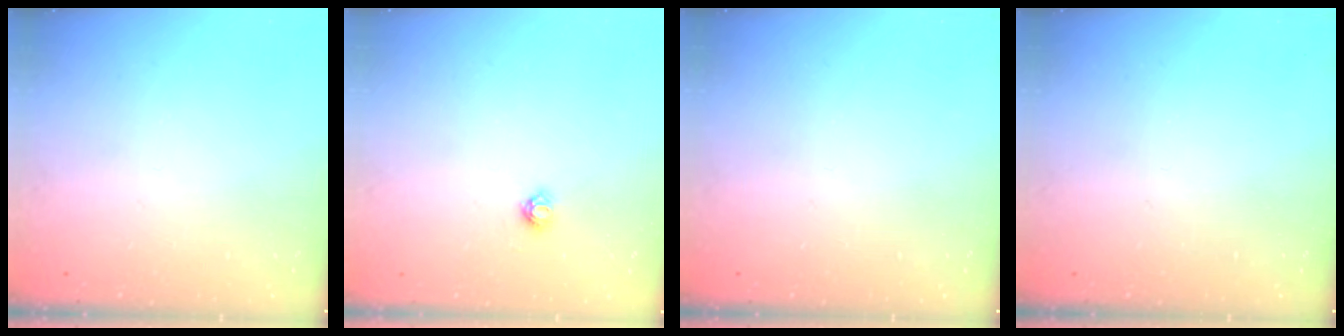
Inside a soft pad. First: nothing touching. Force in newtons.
{"total": 3.6, "press": 3.5, "slide": 0.3}
{"total": 0.0}
{"total": 0.0}